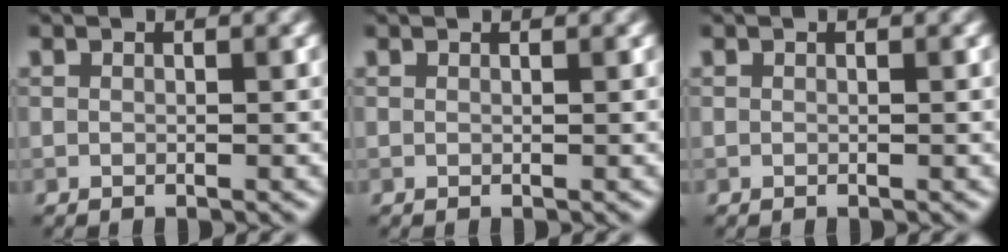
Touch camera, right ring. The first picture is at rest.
{"total": 0.7, "force": [0.7, 0.0, 0.1], "torque": [-0.004, -0.003, 0.005]}
{"total": 0.0}